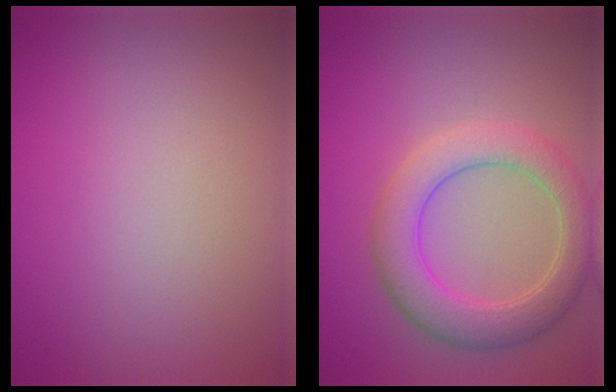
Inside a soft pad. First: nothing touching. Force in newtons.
{"total": 5.1, "press": 5.1, "slide": 0.1}